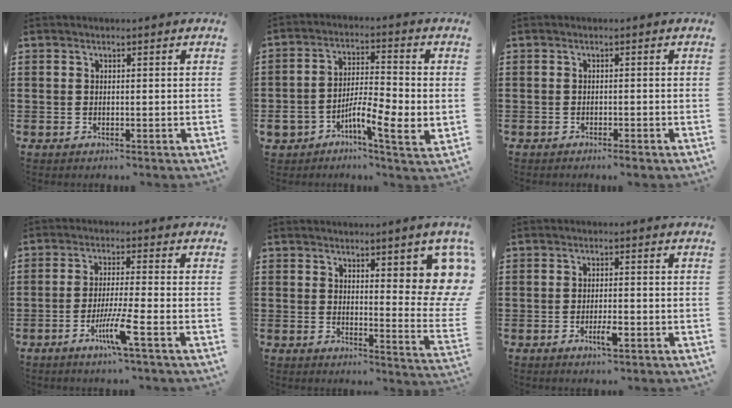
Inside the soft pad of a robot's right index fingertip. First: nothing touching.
{"total": 7.6, "force": [-3.0, 2.7, 6.4], "torque": [-0.118, -0.003, -0.052]}
{"total": 0.9, "force": [-0.8, -0.1, 0.3], "torque": [-0.010, -0.004, -0.016]}
{"total": 6.4, "force": [-3.2, -0.1, 5.6], "torque": [-0.111, -0.014, -0.059]}
{"total": 6.9, "force": [4.5, 1.9, 4.9], "torque": [-0.075, -0.021, 0.078]}
{"total": 3.1, "force": [-1.4, 0.7, 2.7], "torque": [-0.052, -0.001, -0.028]}